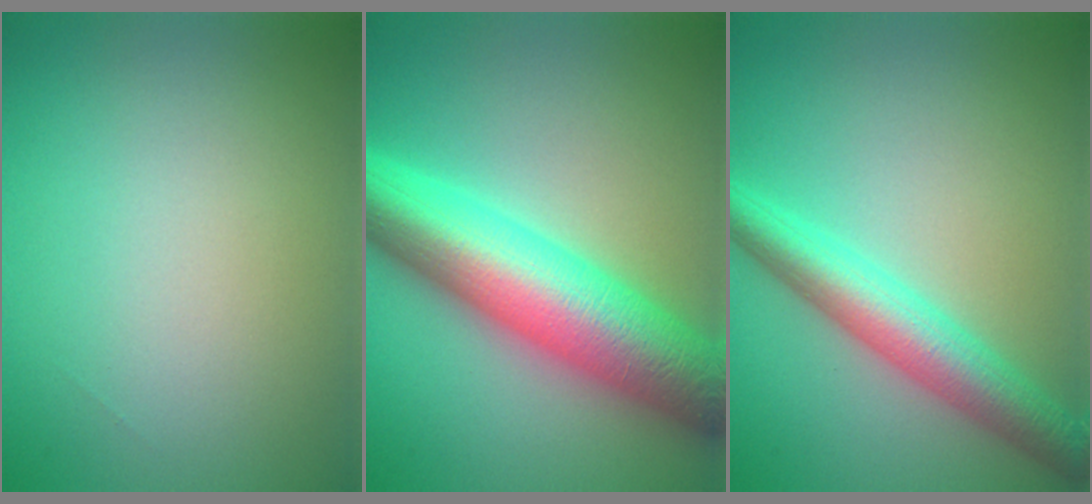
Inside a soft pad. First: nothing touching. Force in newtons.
{"total": 12.1, "press": 12.1, "slide": 0.2}
{"total": 5.6, "press": 5.6, "slide": 0.0}